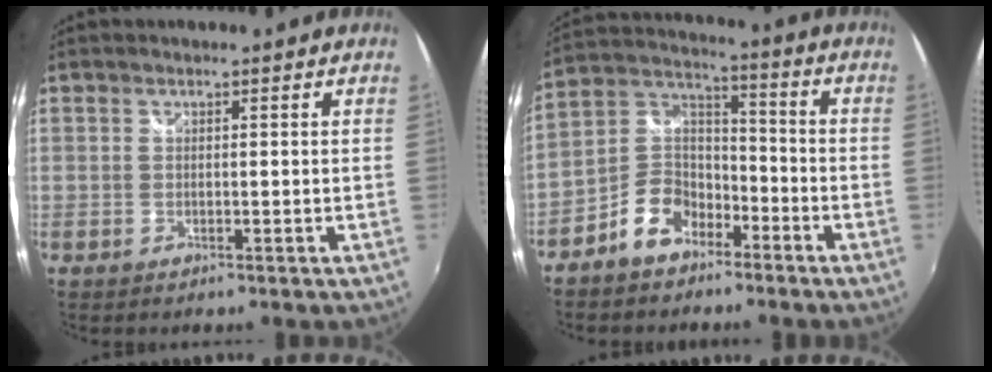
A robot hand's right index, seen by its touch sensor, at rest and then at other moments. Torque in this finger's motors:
{"motor_torque": [-0.01, -0.14, -0.57, -0.21]}